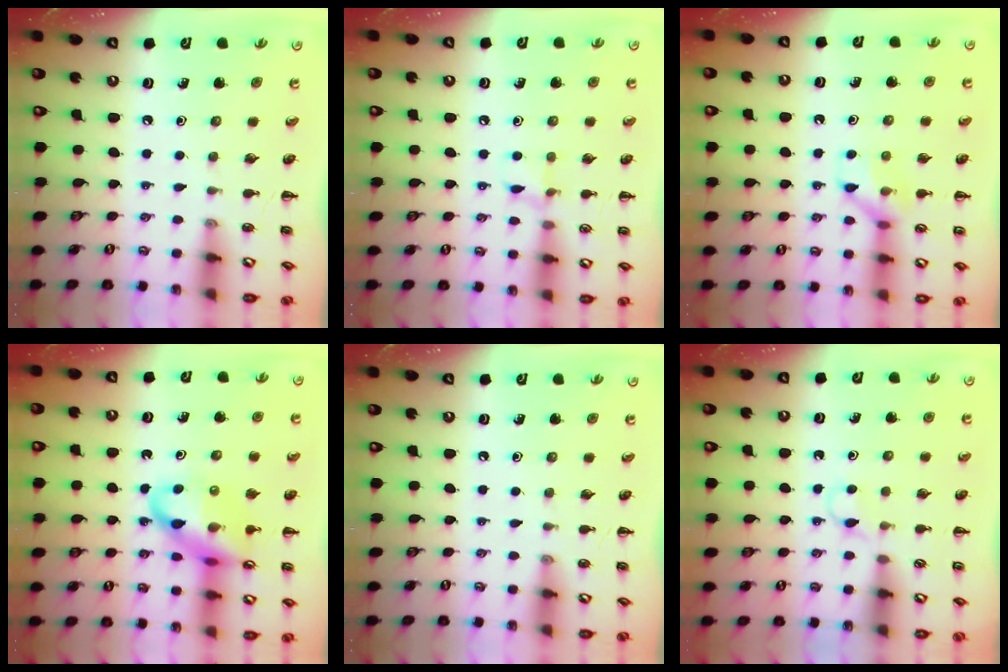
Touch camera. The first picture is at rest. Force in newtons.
{"total": 6.2, "press": 5.9, "slide": 1.8}
{"total": 8.7, "press": 8.7, "slide": 0.5}
{"total": 15.2, "press": 14.9, "slide": 2.8}
{"total": 0.0}
{"total": 2.8, "press": 2.7, "slide": 0.8}